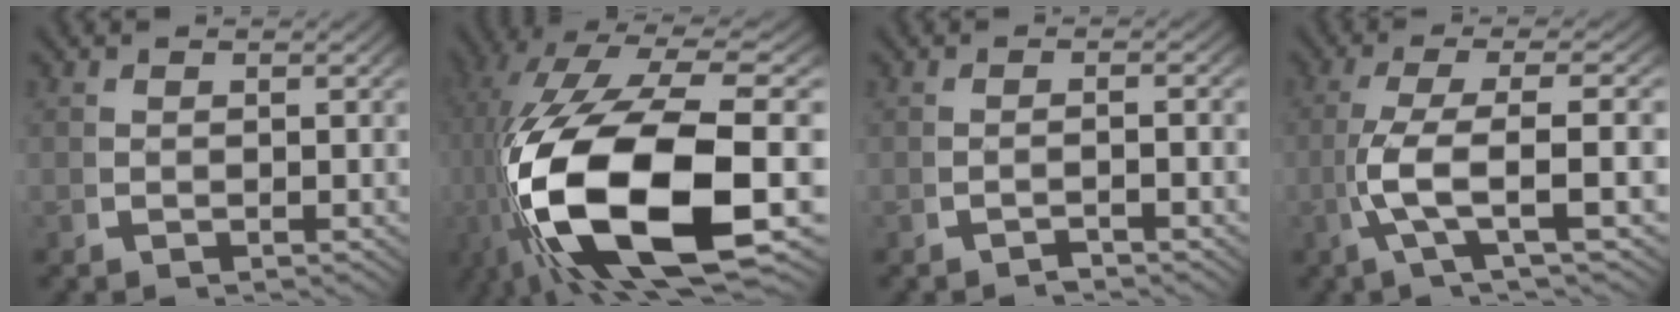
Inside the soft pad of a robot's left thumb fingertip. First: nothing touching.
{"total": 22.7, "force": [-2.3, 11.8, 19.3], "torque": [-0.441, -0.073, 0.020]}
{"total": 1.3, "force": [-1.1, -0.1, 0.7], "torque": [-0.011, 0.009, -0.025]}
{"total": 7.0, "force": [-0.5, 1.7, 6.8], "torque": [-0.158, -0.001, -0.004]}